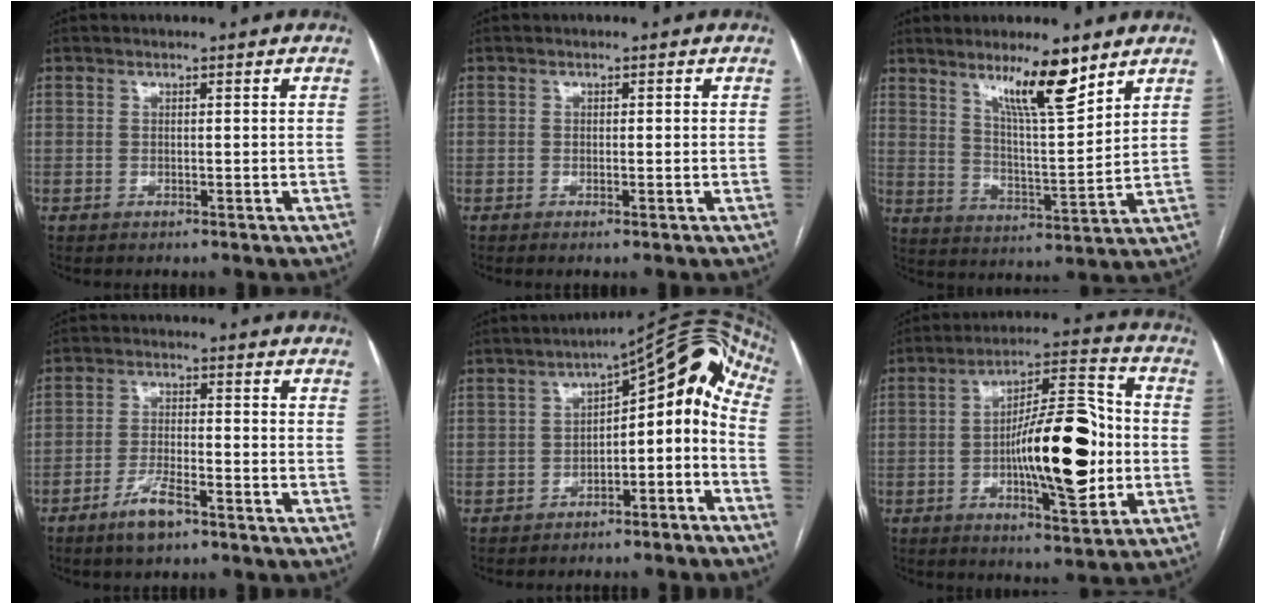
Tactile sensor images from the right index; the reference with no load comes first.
{"total": 1.2, "force": [-0.3, 0.1, 1.1], "torque": [-0.015, 0.000, -0.005]}
{"total": 10.5, "force": [7.2, 1.1, 7.5], "torque": [-0.128, -0.010, 0.127]}
{"total": 5.3, "force": [-3.6, 1.2, 3.7], "torque": [-0.074, -0.002, -0.066]}
{"total": 12.7, "force": [-4.7, 6.3, 10.0], "torque": [-0.116, 0.057, -0.070]}
{"total": 16.9, "force": [-2.1, 4.4, 16.2], "torque": [-0.258, 0.018, -0.028]}